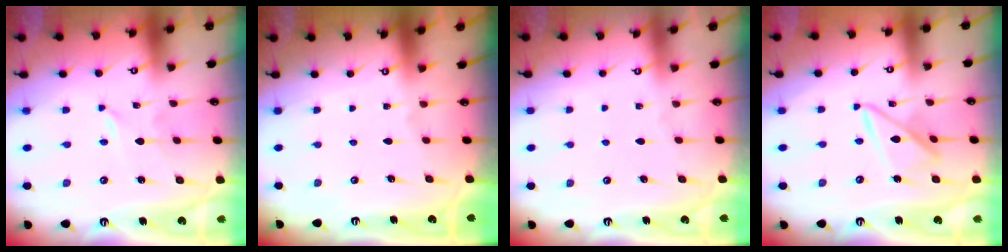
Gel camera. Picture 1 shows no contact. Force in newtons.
{"total": 0.0}
{"total": 0.0}
{"total": 11.4, "press": 11.3, "slide": 1.0}